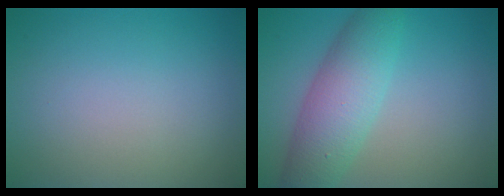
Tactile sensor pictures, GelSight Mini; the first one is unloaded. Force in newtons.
{"total": 6.0, "press": 6.0, "slide": 0.3}